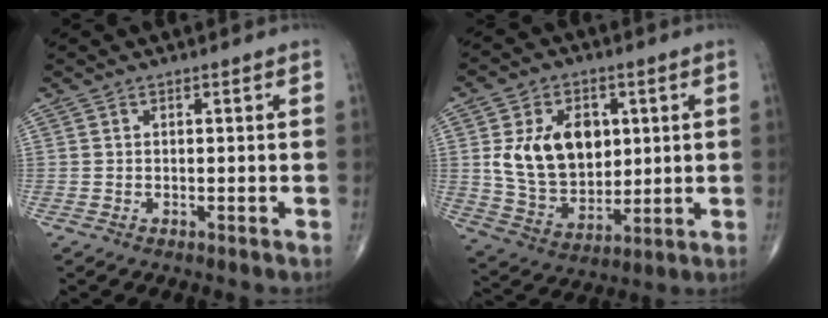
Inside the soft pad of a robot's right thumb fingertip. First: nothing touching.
{"total": 15.2, "force": [3.1, 10.7, 10.3], "torque": [-0.136, -0.016, 0.069]}